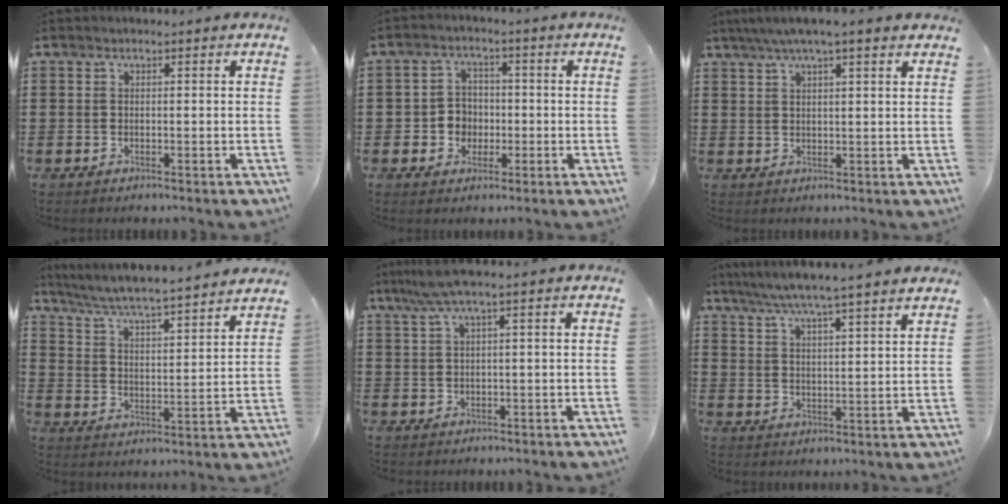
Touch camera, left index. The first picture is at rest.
{"total": 3.9, "force": [-0.9, 3.6, 1.3], "torque": [-0.037, 0.008, -0.020]}
{"total": 4.5, "force": [3.2, 0.2, 3.1], "torque": [-0.066, -0.002, 0.057]}
{"total": 4.8, "force": [4.6, -0.8, 1.3], "torque": [-0.049, -0.041, 0.070]}
{"total": 3.5, "force": [1.2, -0.1, 3.3], "torque": [-0.071, -0.004, 0.019]}
{"total": 5.4, "force": [4.7, -1.0, 2.5], "torque": [-0.065, -0.029, 0.079]}